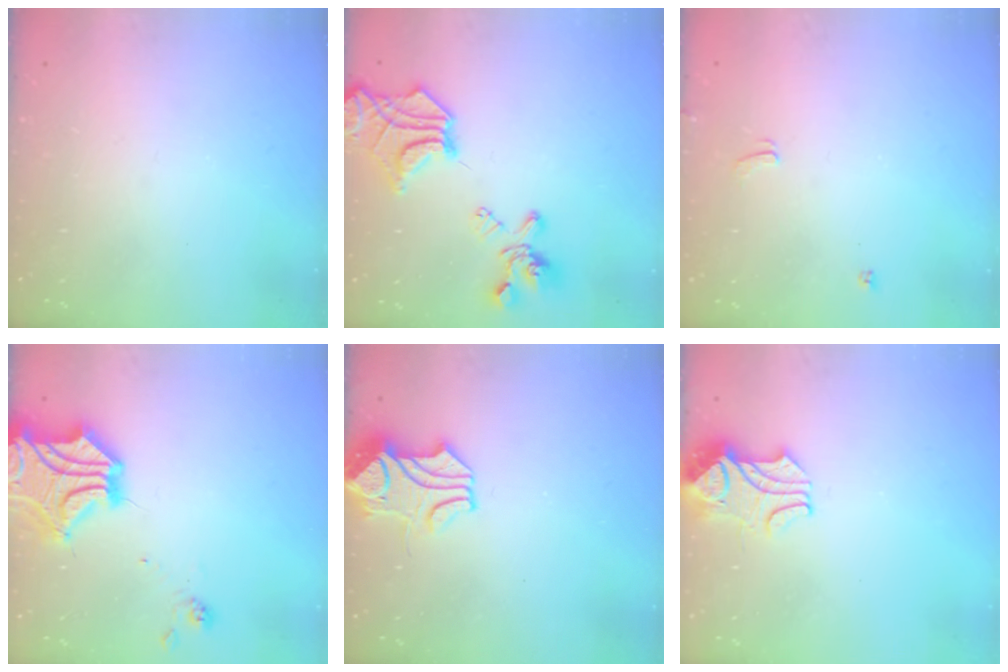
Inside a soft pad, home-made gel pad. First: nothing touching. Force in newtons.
{"total": 15.5, "press": 15.0, "slide": 3.7}
{"total": 2.7, "press": 2.7, "slide": 0.3}
{"total": 10.2, "press": 9.9, "slide": 2.6}
{"total": 1.5, "press": 1.4, "slide": 0.5}
{"total": 2.2, "press": 2.1, "slide": 0.7}